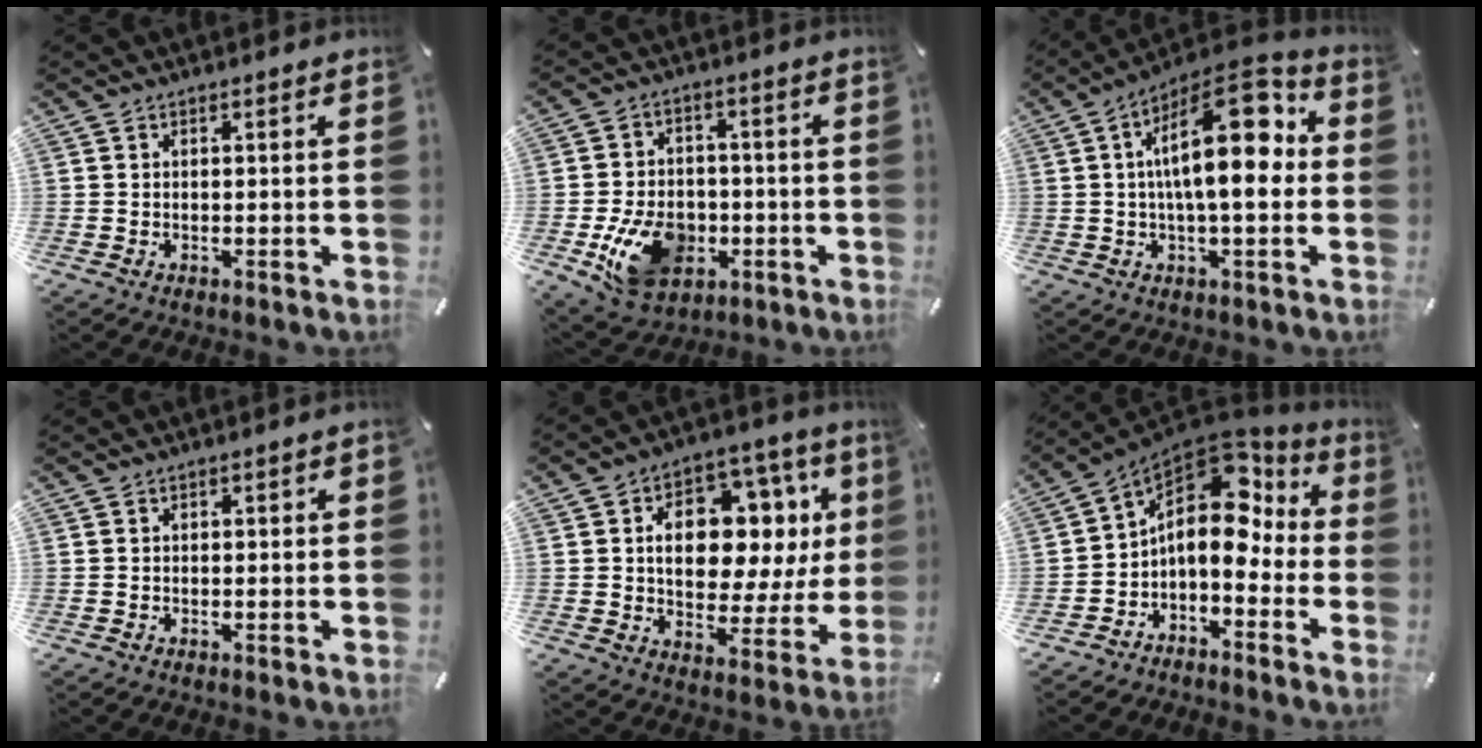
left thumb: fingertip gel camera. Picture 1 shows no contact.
{"total": 13.8, "force": [-4.1, 10.2, 8.4], "torque": [-0.168, 0.016, -0.070]}
{"total": 17.3, "force": [2.3, 6.7, 15.8], "torque": [-0.246, -0.018, 0.031]}
{"total": 0.5, "force": [-0.1, 0.4, 0.3], "torque": [-0.004, 0.001, -0.003]}
{"total": 15.9, "force": [4.1, 10.4, 11.3], "torque": [-0.164, -0.026, 0.074]}
{"total": 12.6, "force": [3.0, 8.3, 9.1], "torque": [-0.152, -0.036, 0.046]}